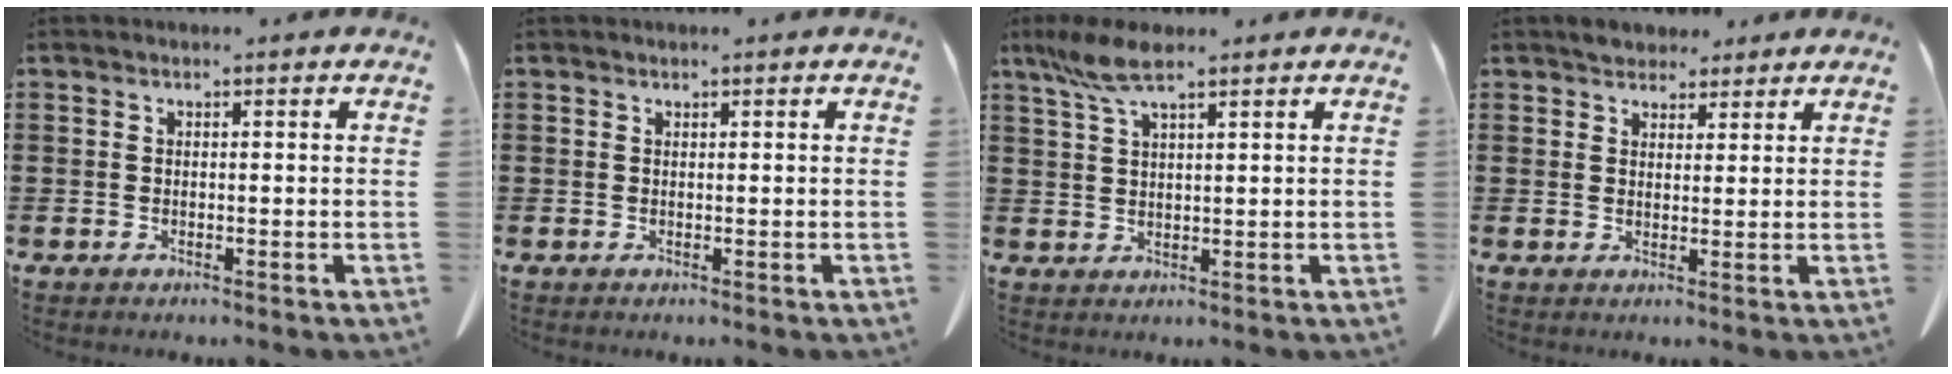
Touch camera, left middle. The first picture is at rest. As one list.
[{"total": 0.0}, {"total": 5.7, "force": [3.7, 1.2, 4.2], "torque": [-0.096, -0.005, 0.066]}, {"total": 3.1, "force": [2.7, 1.4, 0.1], "torque": [0.005, -0.002, 0.049]}]